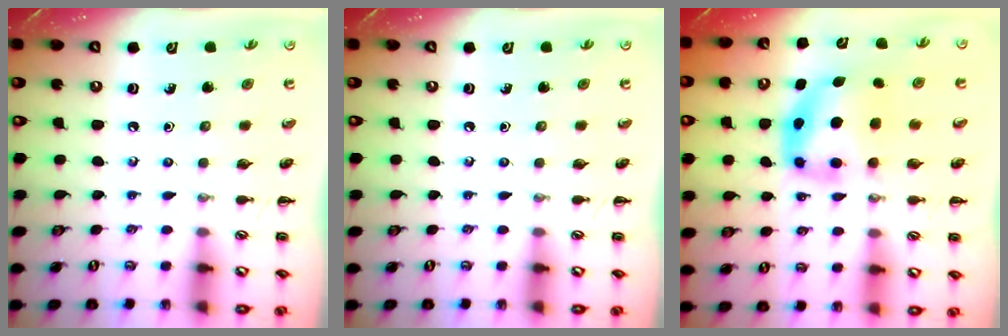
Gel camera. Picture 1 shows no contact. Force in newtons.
{"total": 0.0}
{"total": 5.8, "press": 5.7, "slide": 1.0}